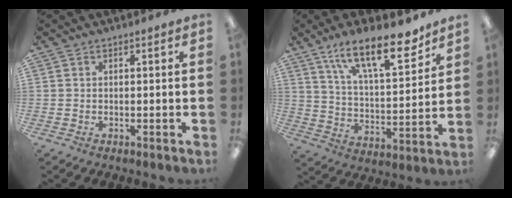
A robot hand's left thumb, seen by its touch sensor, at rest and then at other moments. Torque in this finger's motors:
{"motor_torque": [0.61, 0.29, 1.44, -1.32, 0.40]}